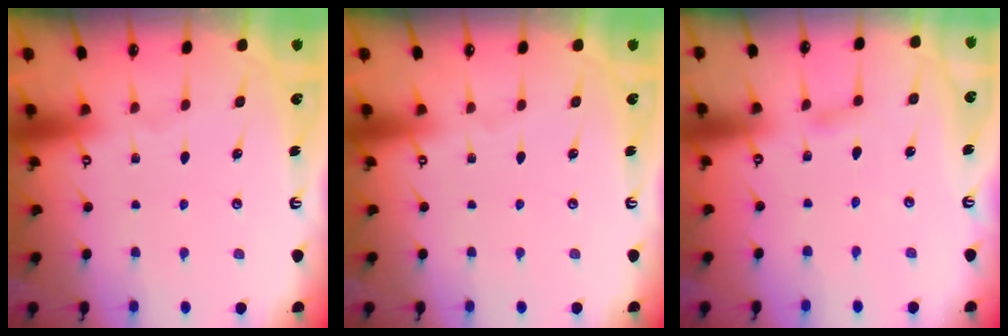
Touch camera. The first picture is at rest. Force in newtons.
{"total": 0.0}
{"total": 3.7, "press": 3.7, "slide": 0.4}